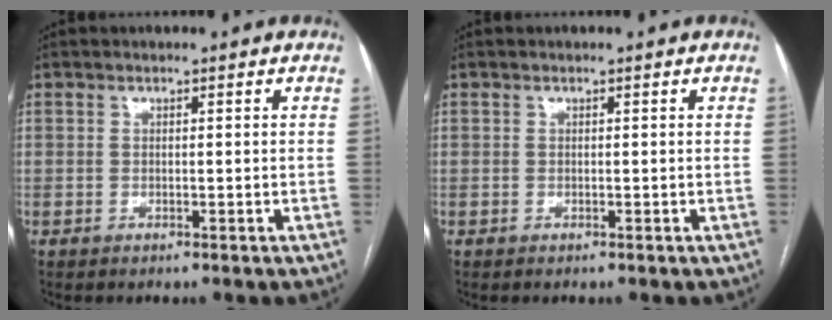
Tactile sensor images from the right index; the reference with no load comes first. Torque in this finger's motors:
{"motor_torque": [0.00, 0.00, 0.00, 0.01]}